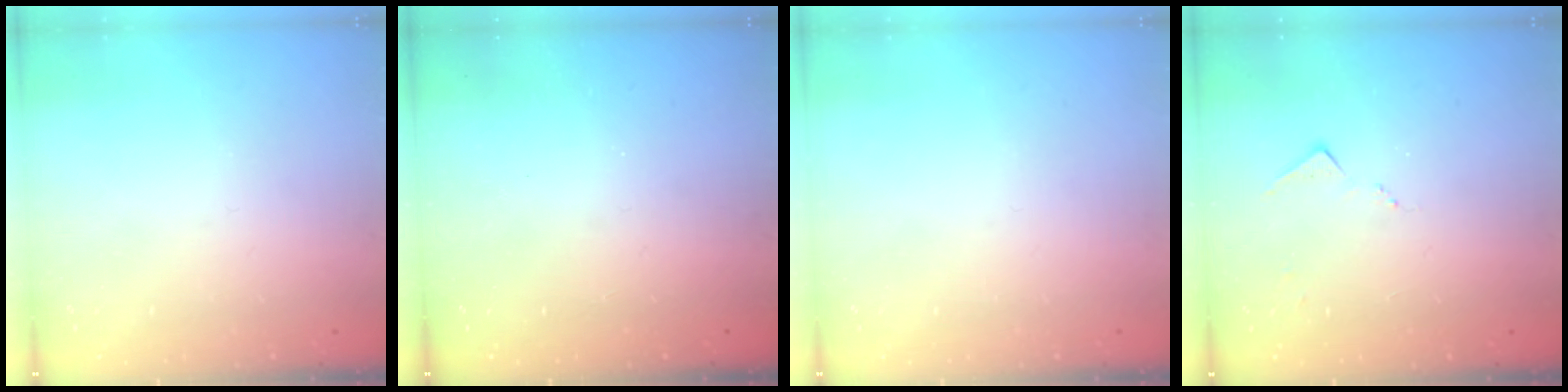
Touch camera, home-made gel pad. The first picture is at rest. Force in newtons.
{"total": 1.2, "press": 1.2, "slide": 0.3}
{"total": 0.0}
{"total": 6.4, "press": 6.3, "slide": 0.8}